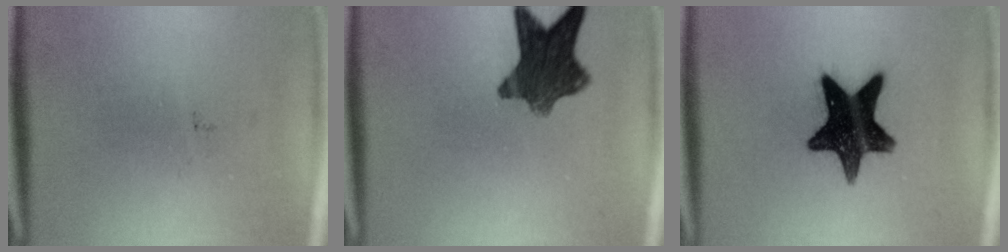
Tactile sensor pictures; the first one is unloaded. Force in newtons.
{"total": 9.5}
{"total": 15.1}